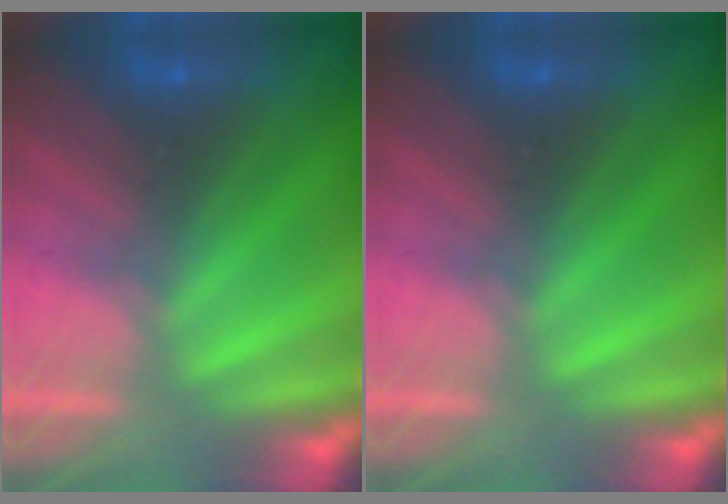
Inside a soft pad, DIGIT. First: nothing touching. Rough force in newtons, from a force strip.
{"total": 0.0}